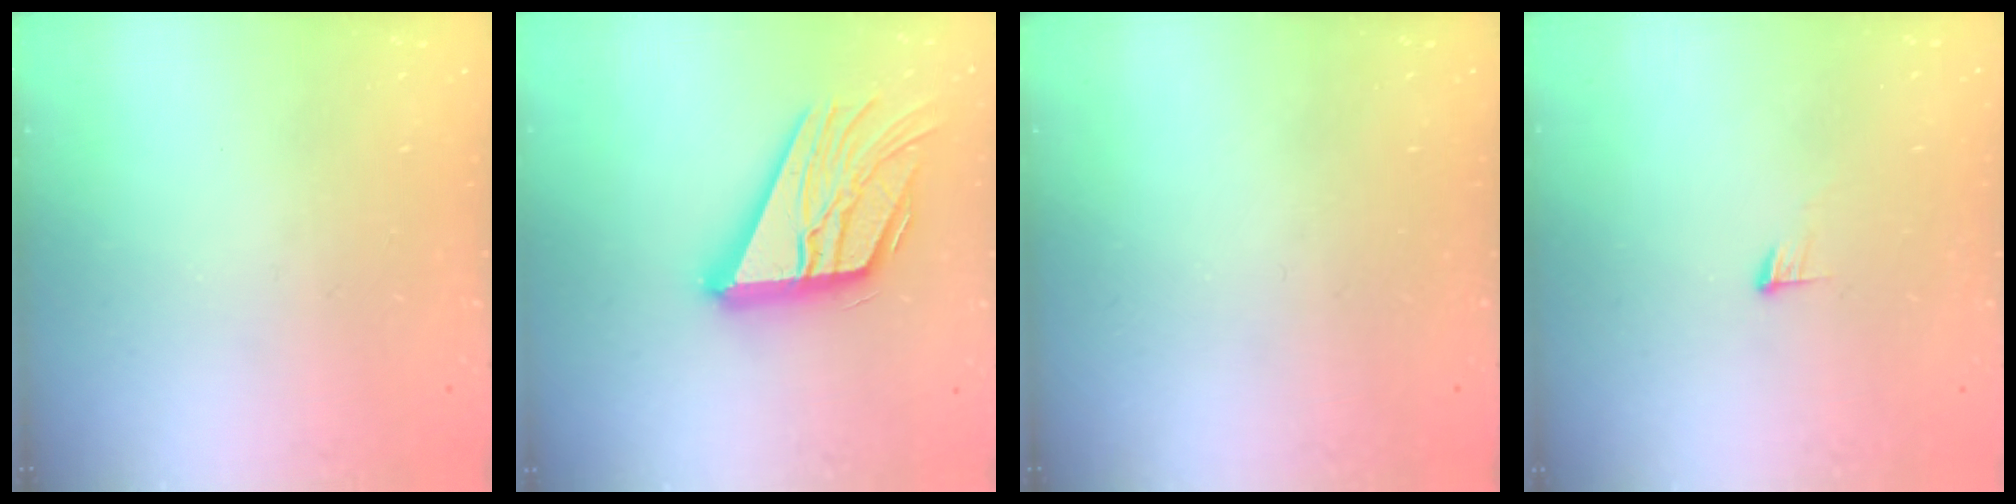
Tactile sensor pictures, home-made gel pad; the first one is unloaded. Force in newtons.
{"total": 21.7, "press": 21.6, "slide": 1.9}
{"total": 0.0}
{"total": 4.0, "press": 4.0, "slide": 0.3}